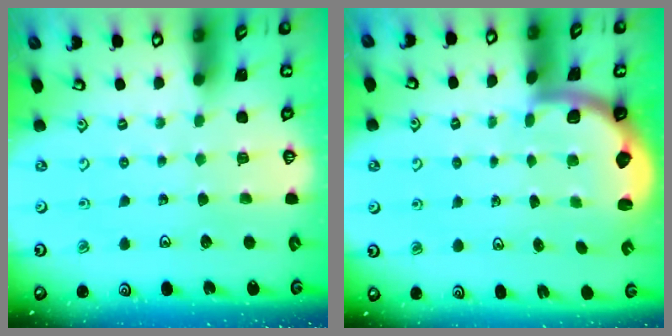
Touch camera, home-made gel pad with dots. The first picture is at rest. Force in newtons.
{"total": 1.9, "press": 1.8, "slide": 0.5}